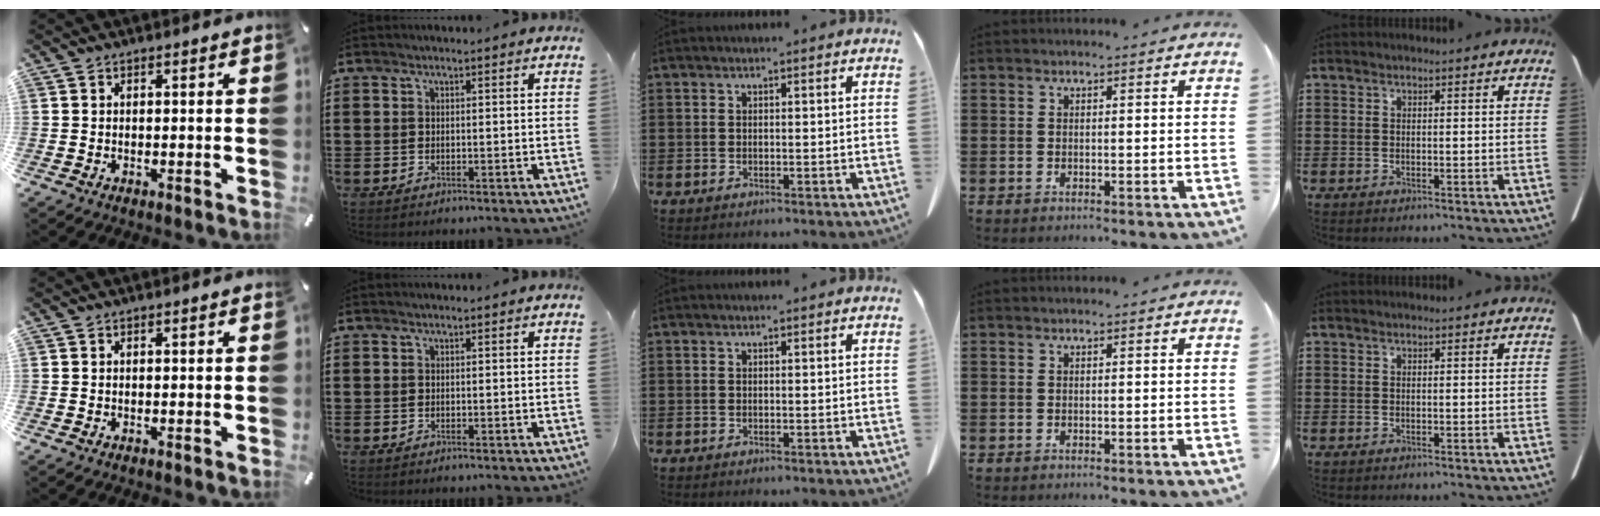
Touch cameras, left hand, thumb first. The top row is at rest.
{}